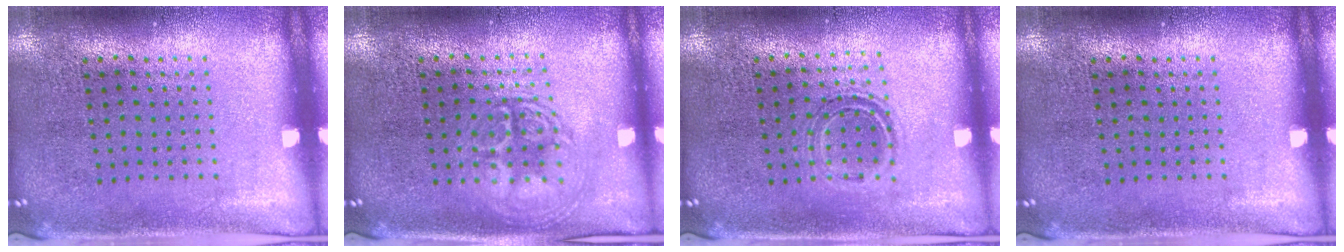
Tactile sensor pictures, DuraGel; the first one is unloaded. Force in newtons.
{"total": 1.7, "press": 1.7, "slide": 0.3}
{"total": 1.1, "press": 0.9, "slide": 0.6}
{"total": 0.0}